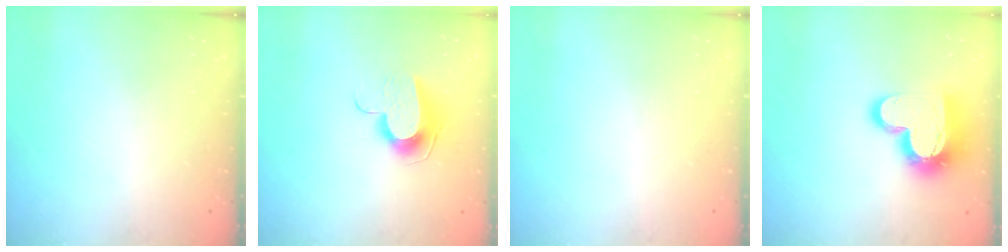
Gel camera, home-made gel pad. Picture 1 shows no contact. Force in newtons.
{"total": 10.1, "press": 10.1, "slide": 0.5}
{"total": 0.0}
{"total": 17.1, "press": 17.0, "slide": 1.4}